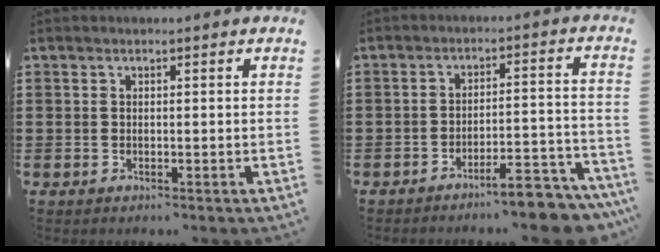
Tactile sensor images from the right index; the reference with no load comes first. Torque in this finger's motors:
{"motor_torque": [1.01, 0.98, 0.42, 0.08]}